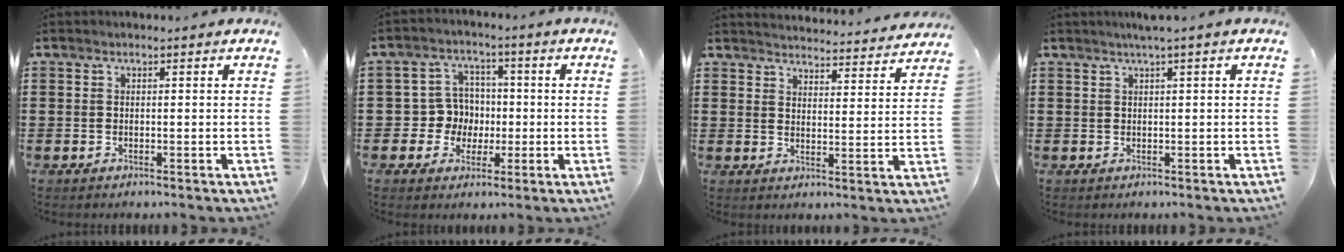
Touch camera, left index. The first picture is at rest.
{"total": 6.2, "force": [-0.1, 6.1, 1.3], "torque": [-0.043, 0.014, 0.000]}
{"total": 3.9, "force": [3.9, -0.3, -0.2], "torque": [-0.006, -0.033, 0.064]}
{"total": 1.4, "force": [0.8, -0.3, 1.1], "torque": [-0.020, -0.001, 0.014]}